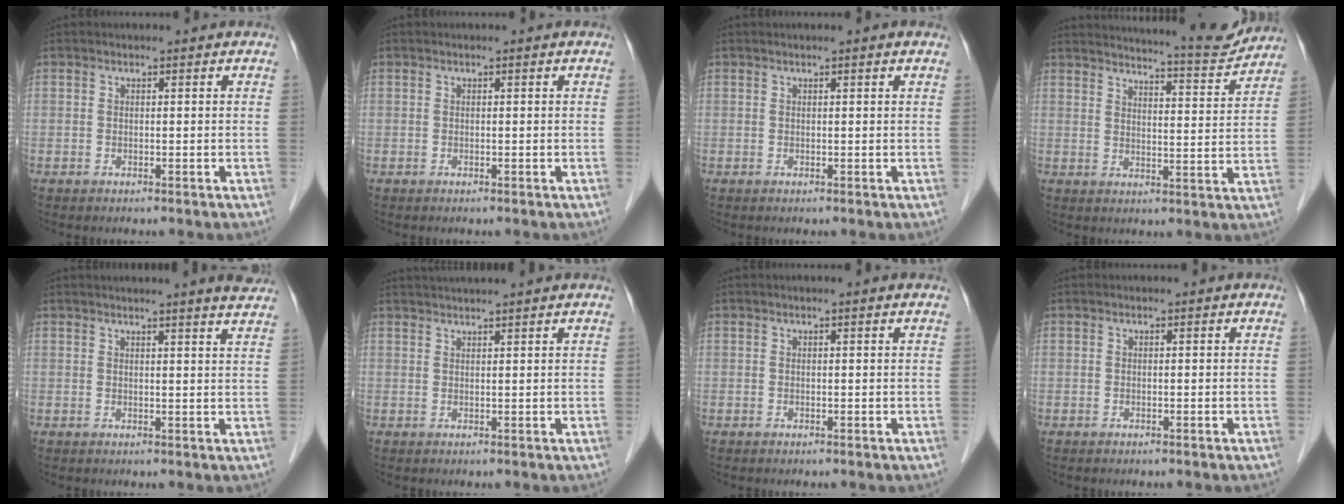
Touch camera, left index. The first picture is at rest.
{"total": 0.0}
{"total": 0.8, "force": [0.5, -0.1, 0.6], "torque": [-0.014, 0.003, 0.011]}
{"total": 13.4, "force": [13.0, 0.5, 3.4], "torque": [-0.051, -0.031, 0.162]}
{"total": 8.4, "force": [7.7, -0.6, 3.3], "torque": [-0.042, -0.004, 0.071]}
{"total": 6.2, "force": [5.7, -0.8, 2.5], "torque": [-0.036, 0.033, 0.078]}
{"total": 0.6, "force": [0.5, -0.1, 0.4], "torque": [-0.014, 0.002, 0.012]}
{"total": 0.0}